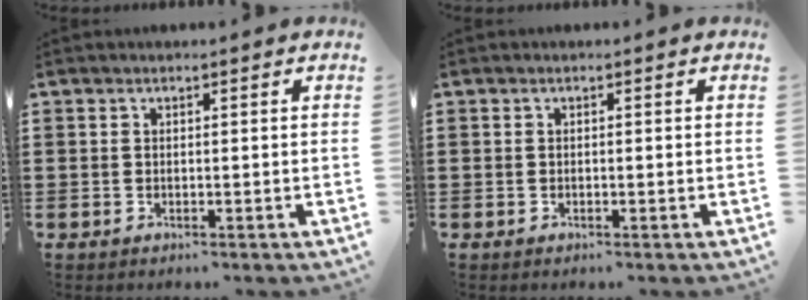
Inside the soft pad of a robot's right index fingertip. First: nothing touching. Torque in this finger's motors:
{"motor_torque": [0.12, 0.02, -0.01, 0.01]}